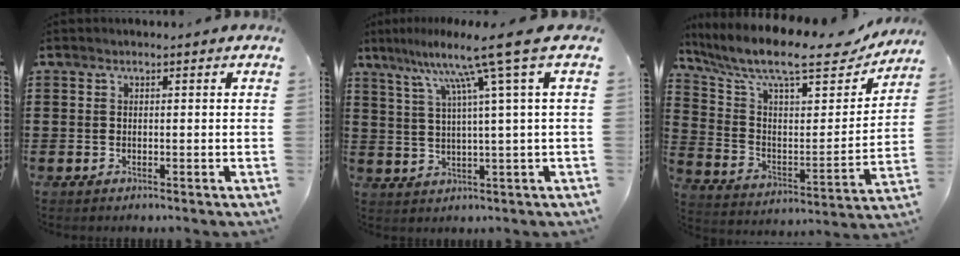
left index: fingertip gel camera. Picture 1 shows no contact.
{"total": 10.5, "force": [5.3, -1.7, 8.9], "torque": [-0.178, -0.016, 0.075]}
{"total": 11.4, "force": [9.3, 2.1, 6.3], "torque": [-0.146, -0.063, 0.152]}